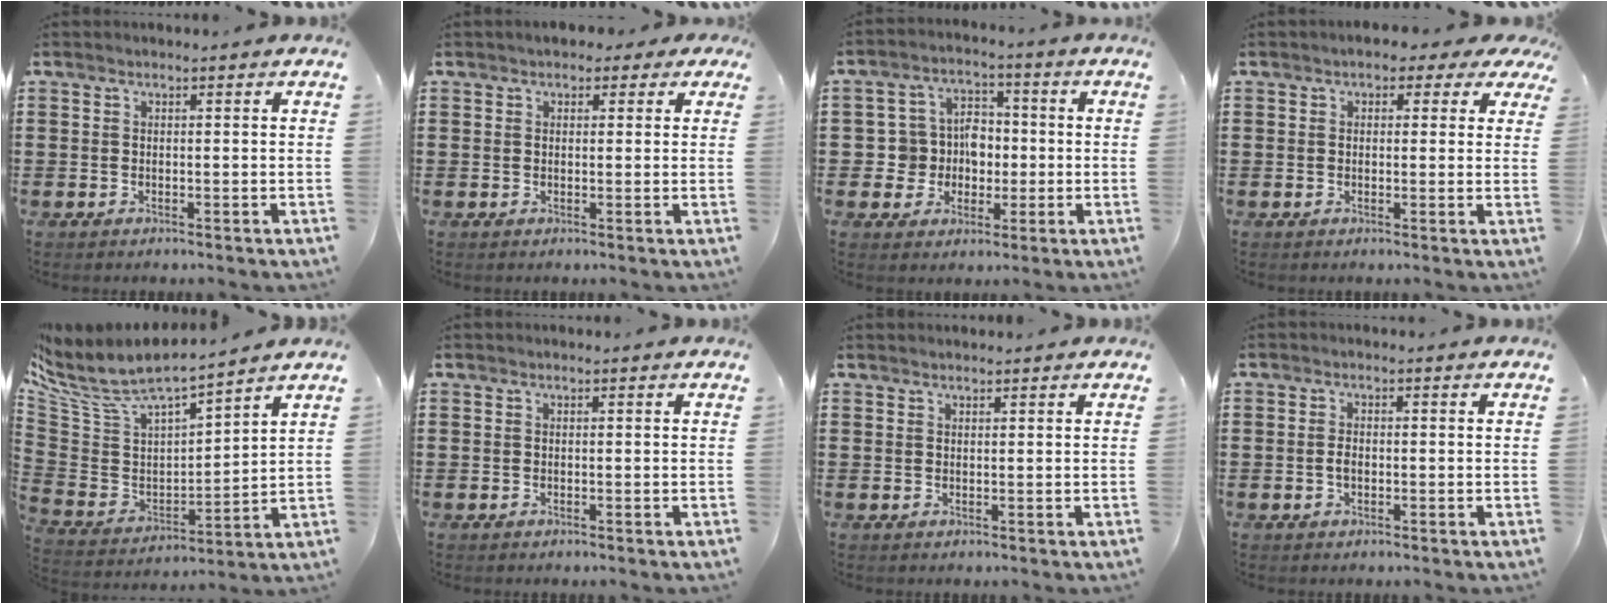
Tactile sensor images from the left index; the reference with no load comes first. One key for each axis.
{"total": 1.7, "fx": 0.7, "fy": 1.4, "fz": 0.6, "tx": -0.010, "ty": 0.007, "tz": 0.009}
{"total": 6.4, "fx": -0.1, "fy": 6.1, "fz": 2.0, "tx": -0.064, "ty": 0.018, "tz": -0.002}
{"total": 2.3, "fx": 1.1, "fy": 1.6, "fz": 1.2, "tx": -0.015, "ty": 0.003, "tz": 0.013}
{"total": 8.1, "fx": 7.0, "fy": 2.4, "fz": 3.4, "tx": -0.102, "ty": -0.051, "tz": 0.118}
{"total": 0.0}
{"total": 0.8, "fx": 0.8, "fy": 0.1, "fz": 0.1, "tx": -0.003, "ty": -0.001, "tz": 0.016}
{"total": 1.6, "fx": -0.4, "fy": 0.9, "fz": 1.2, "tx": -0.033, "ty": 0.000, "tz": -0.011}